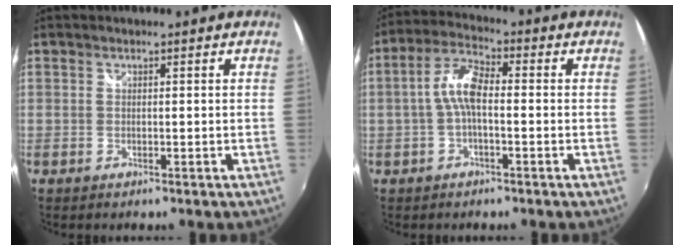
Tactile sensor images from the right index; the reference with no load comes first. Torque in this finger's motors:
{"motor_torque": [1.15, 0.21, 0.46, 0.13]}